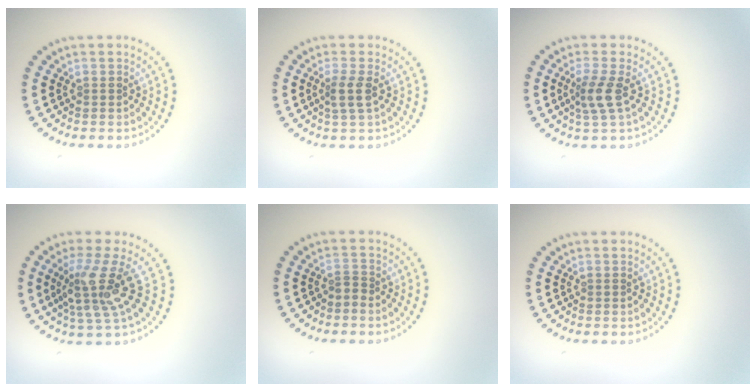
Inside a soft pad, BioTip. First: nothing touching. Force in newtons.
{"total": 1.8, "press": 1.6, "slide": 0.9}
{"total": 2.5, "press": 1.9, "slide": 1.6}
{"total": 4.3, "press": 3.1, "slide": 3.0}
{"total": 0.8, "press": 0.4, "slide": 0.7}
{"total": 0.0}